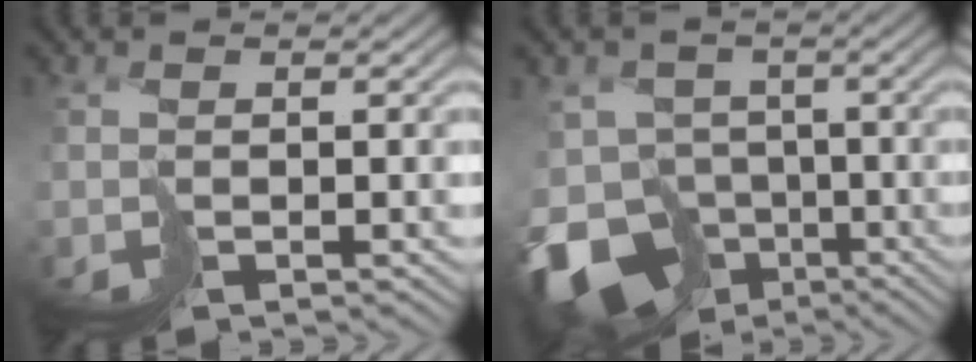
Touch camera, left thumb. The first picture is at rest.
{"total": 13.7, "force": [-7.6, 9.4, 6.5], "torque": [-0.159, -0.028, -0.118]}